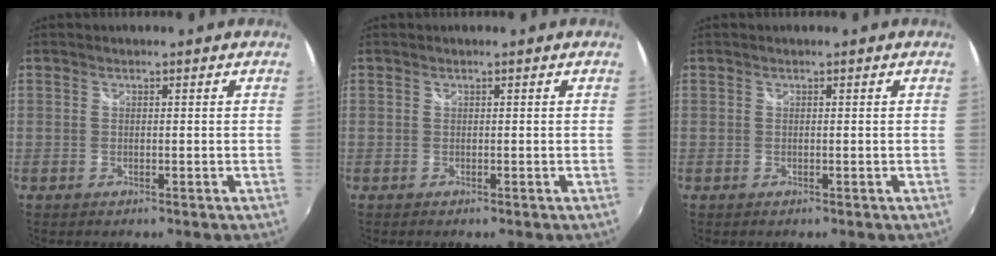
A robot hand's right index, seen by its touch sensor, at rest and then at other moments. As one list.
[{"total": 0.0}, {"total": 0.0}]